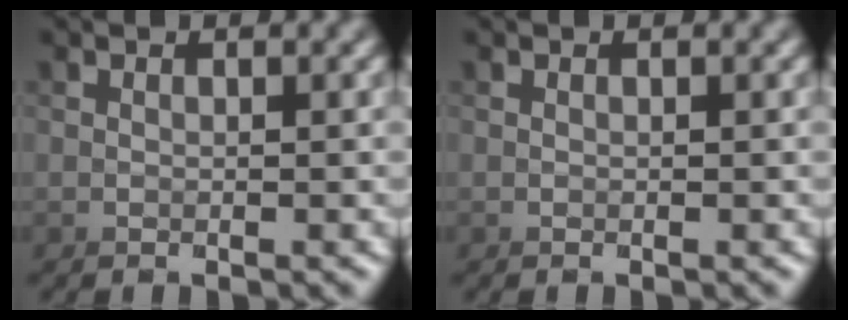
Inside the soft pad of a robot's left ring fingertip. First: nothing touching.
{"total": 0.0}